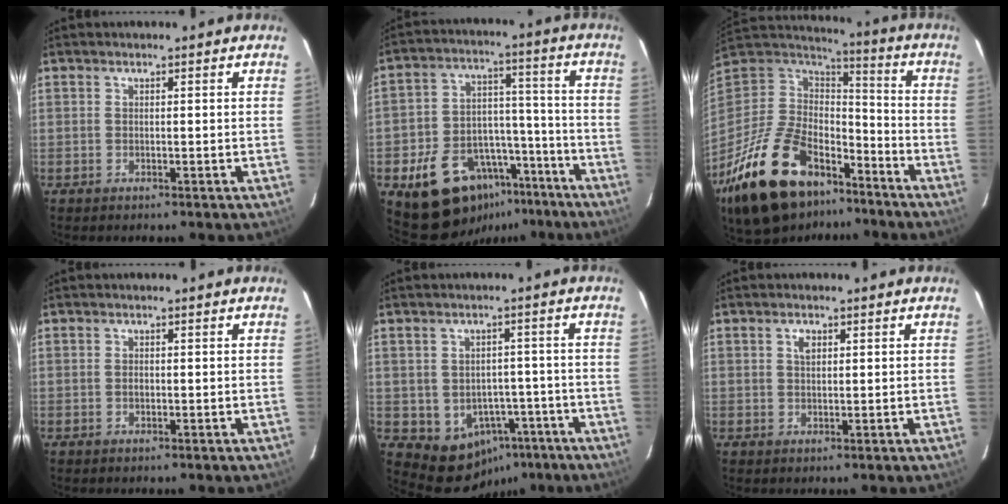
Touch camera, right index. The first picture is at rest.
{"total": 18.5, "force": [-12.4, 11.8, 6.9], "torque": [-0.147, 0.060, -0.160]}
{"total": 29.1, "force": [-18.2, 15.6, 16.6], "torque": [-0.346, -0.008, -0.285]}
{"total": 0.6, "force": [-0.1, 0.5, 0.4], "torque": [-0.005, 0.003, 0.000]}
{"total": 9.1, "force": [-4.4, 7.6, 2.3], "torque": [-0.049, 0.035, -0.022]}
{"total": 1.8, "force": [0.7, 1.1, 1.2], "torque": [-0.022, 0.006, 0.012]}